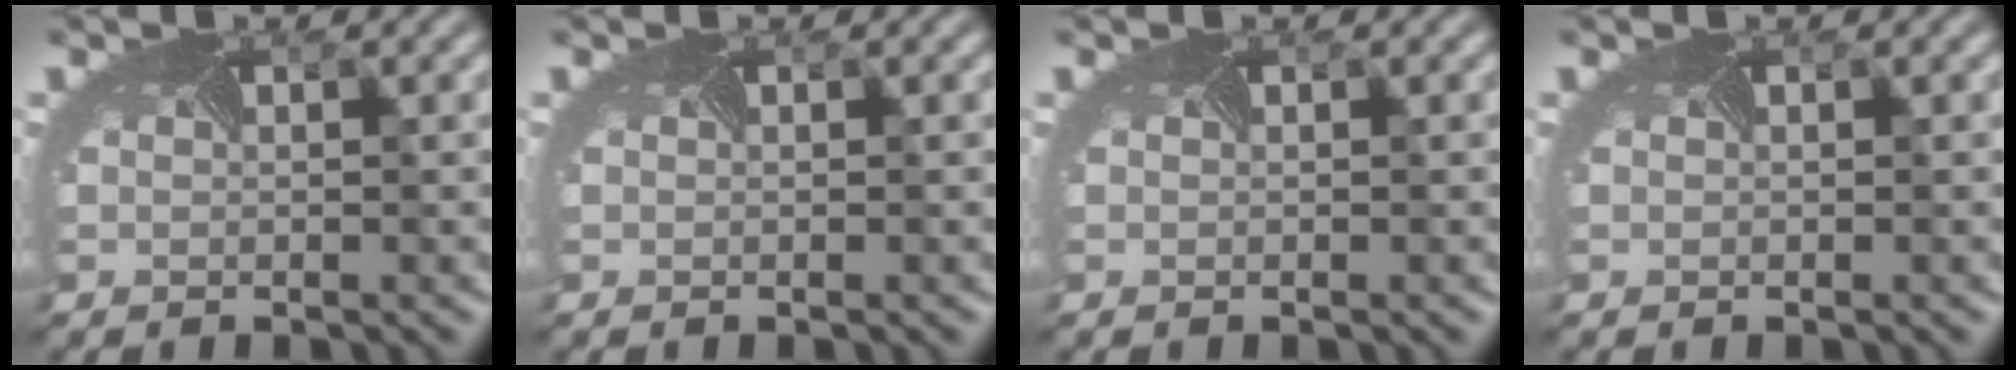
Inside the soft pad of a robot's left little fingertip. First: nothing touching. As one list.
[{"total": 0.0}, {"total": 0.0}, {"total": 0.0}]